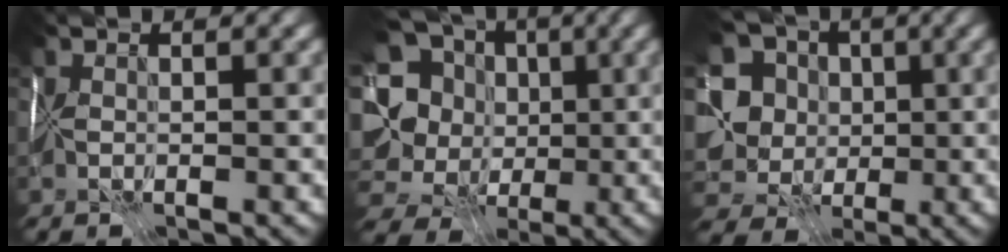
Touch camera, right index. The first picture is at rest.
{"total": 13.9, "force": [-0.1, 12.8, 5.4], "torque": [-0.137, 0.009, -0.006]}
{"total": 10.2, "force": [0.3, 9.2, 4.4], "torque": [-0.106, 0.010, -0.007]}